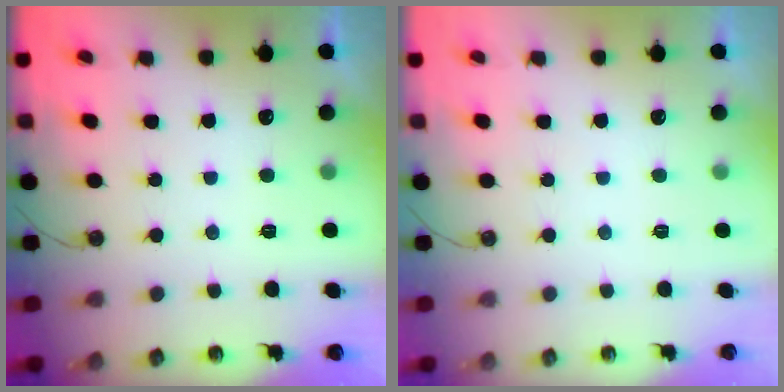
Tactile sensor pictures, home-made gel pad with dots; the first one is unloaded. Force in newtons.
{"total": 0.0}